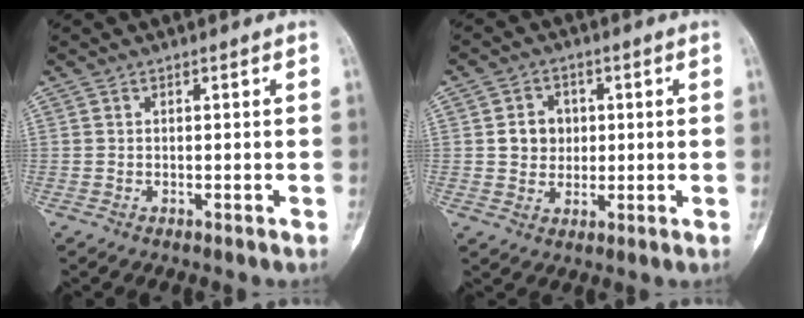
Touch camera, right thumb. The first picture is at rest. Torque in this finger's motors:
{"motor_torque": [0.36, 0.11, 0.40, 0.04, 0.01]}